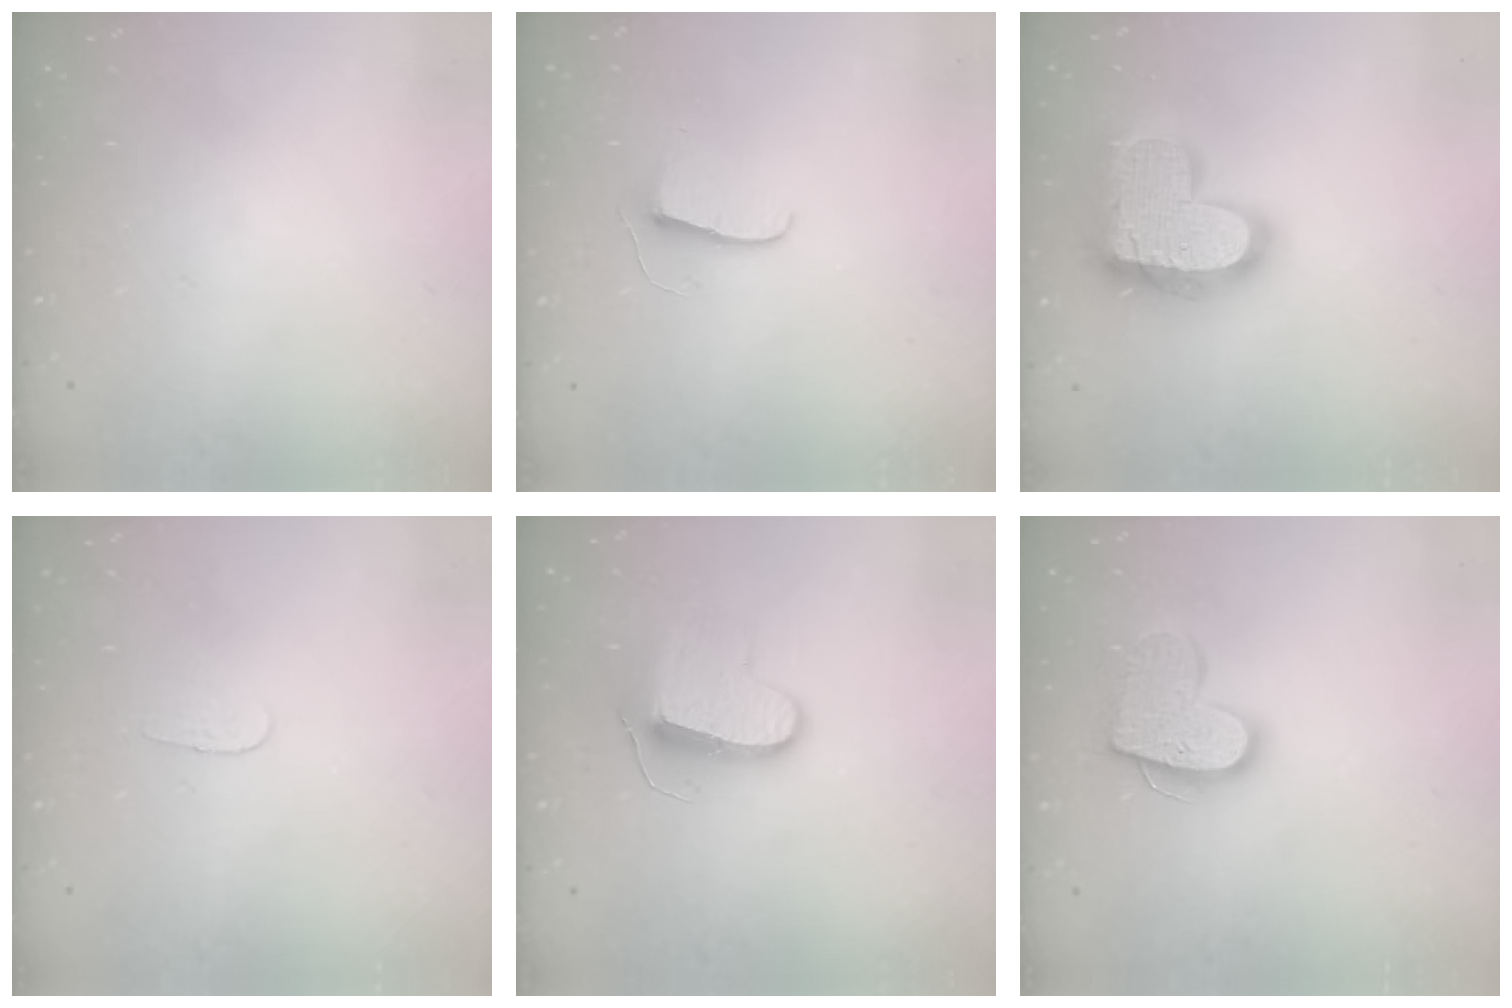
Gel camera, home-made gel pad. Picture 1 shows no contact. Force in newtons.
{"total": 6.8, "press": 6.8, "slide": 0.5}
{"total": 18.7, "press": 18.7, "slide": 1.2}
{"total": 2.8, "press": 2.8, "slide": 0.3}
{"total": 10.6, "press": 10.6, "slide": 0.2}
{"total": 14.2, "press": 14.2, "slide": 1.0}